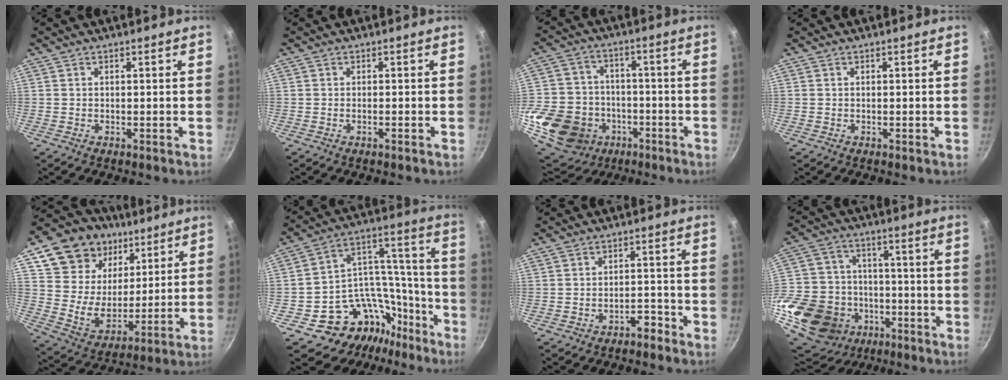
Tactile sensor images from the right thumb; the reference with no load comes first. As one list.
[{"total": 0.7, "force": [-0.4, 0.0, 0.5], "torque": [-0.015, 0.003, -0.010]}, {"total": 19.6, "force": [-6.9, 16.3, 8.5], "torque": [-0.158, 0.039, -0.103]}, {"total": 0.0}, {"total": 20.7, "force": [10.1, 15.3, 9.7], "torque": [-0.146, -0.034, 0.188]}, {"total": 20.7, "force": [-11.9, 15.1, 7.7], "torque": [-0.064, 0.142, -0.177]}, {"total": 2.9, "force": [-2.3, 1.2, 1.4], "torque": [-0.004, 0.028, -0.028]}, {"total": 24.8, "force": [-9.6, 20.0, 11.2], "torque": [-0.224, 0.050, -0.146]}]